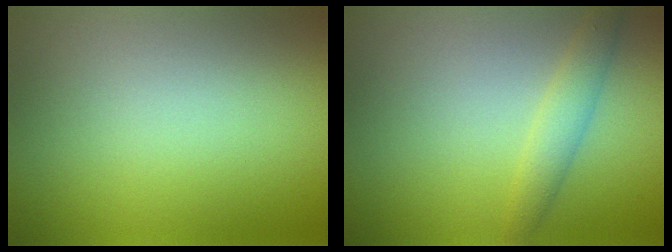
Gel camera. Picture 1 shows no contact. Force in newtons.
{"total": 2.3, "press": 2.3, "slide": 0.0}